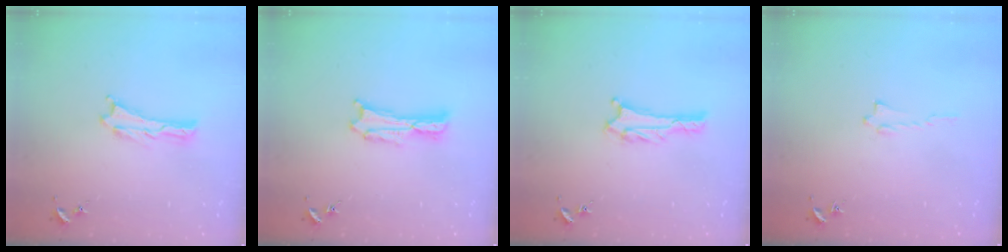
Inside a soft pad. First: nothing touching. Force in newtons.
{"total": 1.2, "press": 1.1, "slide": 0.2}
{"total": 1.9, "press": 1.9, "slide": 0.2}
{"total": 0.6, "press": 0.6, "slide": 0.1}